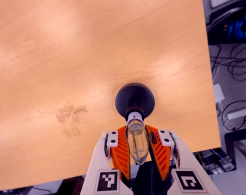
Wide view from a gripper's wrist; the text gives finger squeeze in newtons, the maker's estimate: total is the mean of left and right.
{"total": 21.3, "left": 19.9, "right": 22.7}